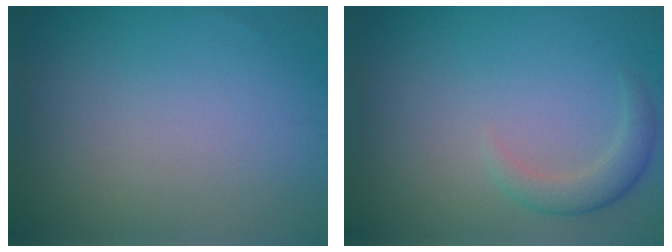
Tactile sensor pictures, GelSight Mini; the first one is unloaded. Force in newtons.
{"total": 2.3, "press": 2.3, "slide": 0.3}